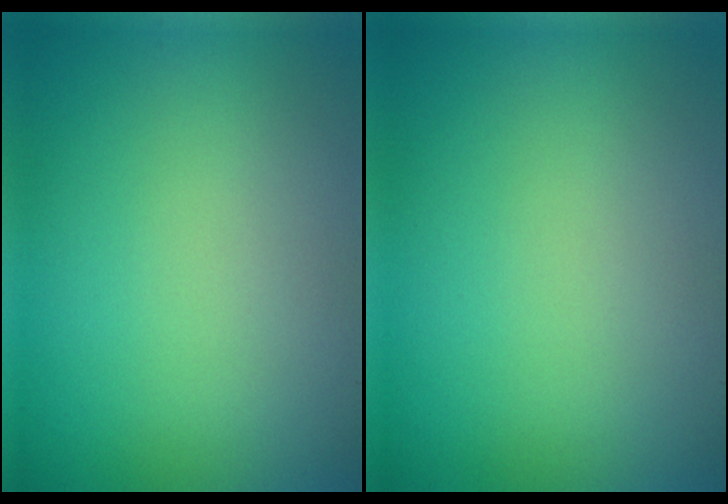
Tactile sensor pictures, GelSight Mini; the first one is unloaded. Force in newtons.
{"total": 0.0}